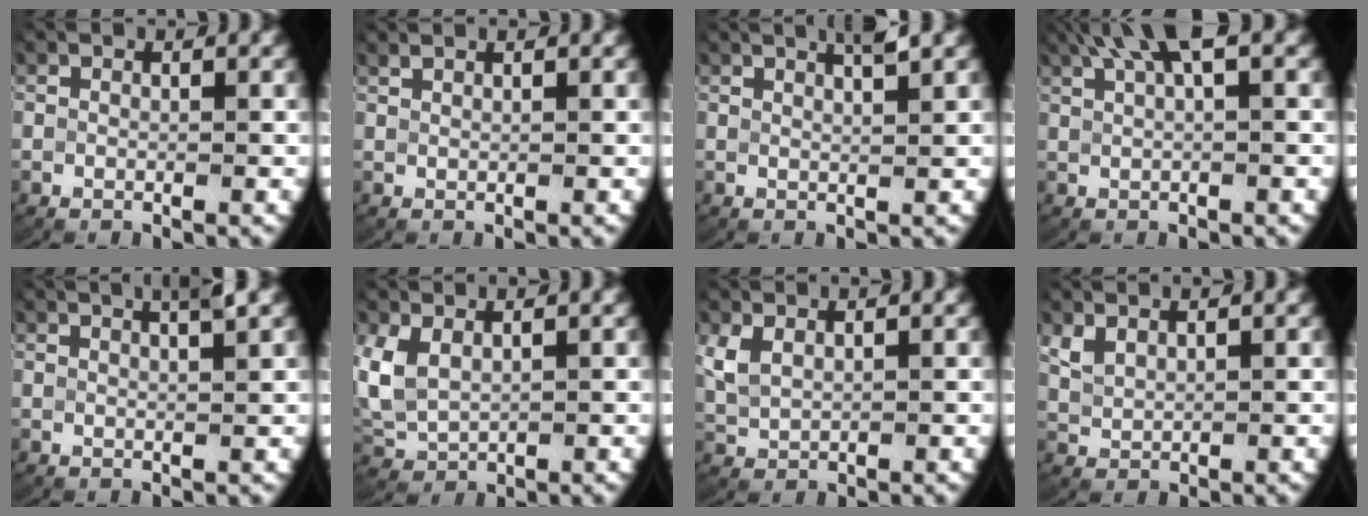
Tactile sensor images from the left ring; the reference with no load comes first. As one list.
[{"total": 0.6, "force": [0.5, -0.1, 0.2], "torque": [-0.008, 0.002, 0.014]}, {"total": 3.5, "force": [2.6, 0.5, 2.2], "torque": [-0.035, 0.002, 0.043]}, {"total": 4.4, "force": [2.9, 0.8, 3.1], "torque": [-0.060, 0.010, 0.051]}, {"total": 5.1, "force": [3.3, 1.6, 3.6], "torque": [-0.048, 0.012, 0.047]}, {"total": 4.8, "force": [0.2, 4.0, 2.6], "torque": [-0.094, -0.016, 0.020]}, {"total": 2.8, "force": [0.6, 2.2, 1.6], "torque": [-0.055, -0.004, 0.025]}, {"total": 2.2, "force": [1.0, 1.5, 1.2], "torque": [-0.039, -0.002, 0.031]}]